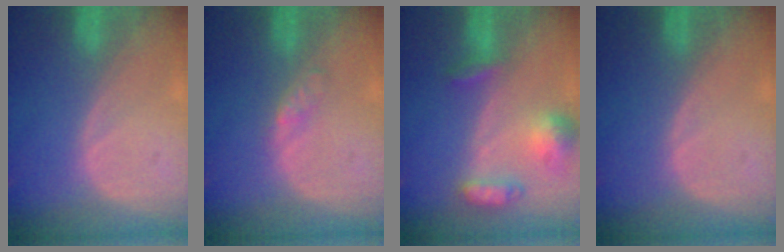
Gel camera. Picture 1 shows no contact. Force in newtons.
{"total": 2.0, "press": 2.0, "slide": 0.1}
{"total": 6.6, "press": 6.3, "slide": 2.2}
{"total": 0.0}